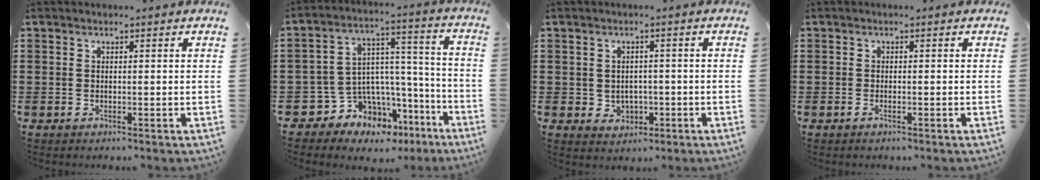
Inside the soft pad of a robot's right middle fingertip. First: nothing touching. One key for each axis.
{"total": 8.1, "fx": -6.1, "fy": 5.3, "fz": 0.8, "tx": -0.042, "ty": -0.005, "tz": -0.110}
{"total": 2.3, "fx": -0.3, "fy": 2.1, "fz": 0.8, "tx": -0.017, "ty": -0.001, "tz": -0.011}
{"total": 0.7, "fx": -0.4, "fy": 0.1, "fz": 0.5, "tx": -0.012, "ty": -0.004, "tz": -0.006}